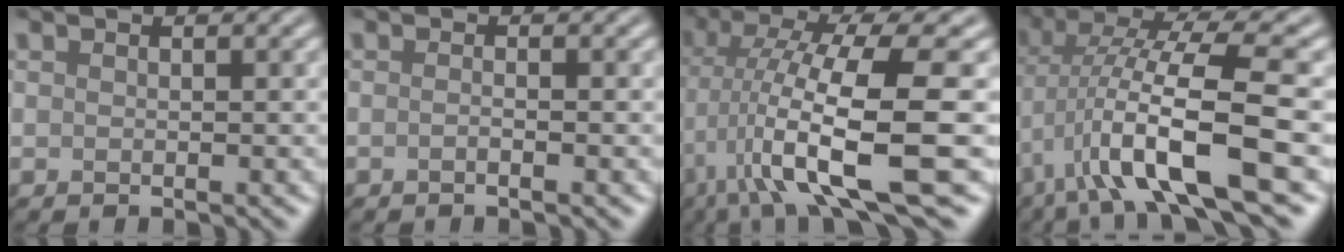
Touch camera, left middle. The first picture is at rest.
{"total": 1.0, "force": [-0.3, 0.3, 0.9], "torque": [-0.013, -0.004, -0.011]}
{"total": 11.2, "force": [-2.2, 2.4, 10.7], "torque": [-0.188, 0.001, -0.039]}
{"total": 10.0, "force": [-2.7, 2.3, 9.3], "torque": [-0.168, 0.015, -0.055]}